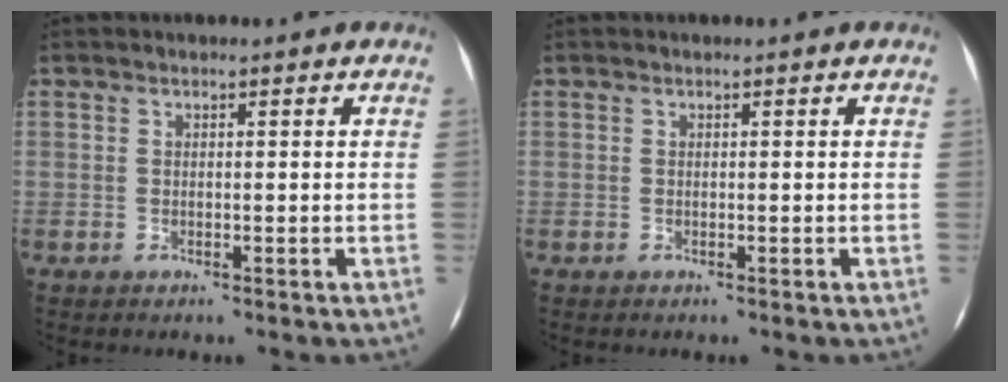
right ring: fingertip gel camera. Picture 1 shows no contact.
{"total": 0.0}